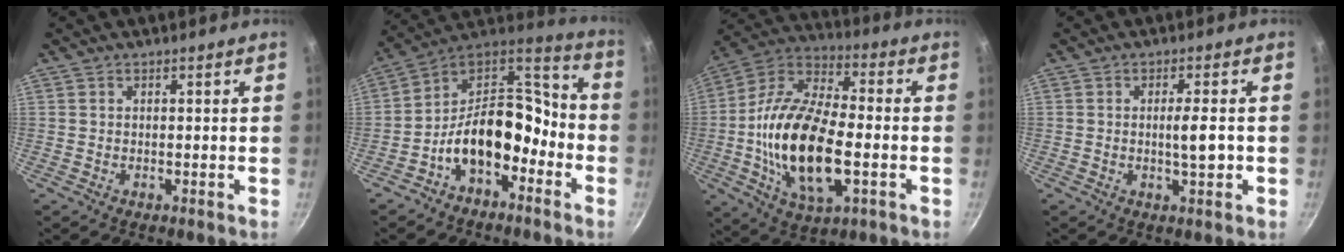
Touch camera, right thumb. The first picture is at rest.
{"total": 16.1, "force": [-6.5, 9.8, 11.0], "torque": [-0.141, 0.081, -0.128]}
{"total": 22.4, "force": [-3.7, 10.7, 19.4], "torque": [-0.366, 0.022, -0.079]}
{"total": 4.7, "force": [-0.5, 0.8, 4.6], "torque": [-0.067, -0.001, -0.009]}